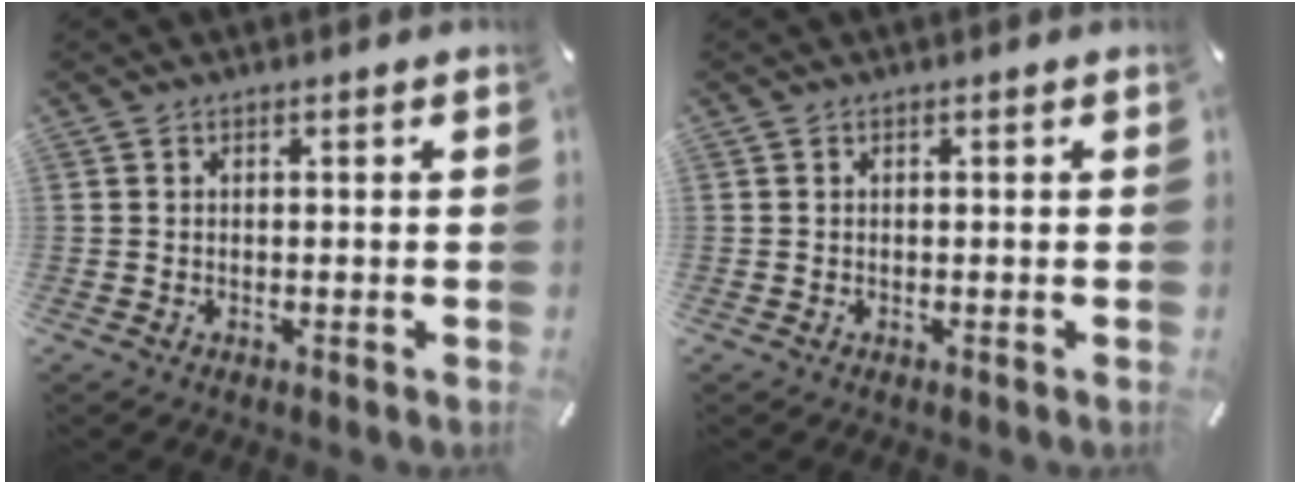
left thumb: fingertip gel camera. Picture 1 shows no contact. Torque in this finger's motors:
{"motor_torque": [-0.04, -0.03, 0.00, 0.00, 0.00]}